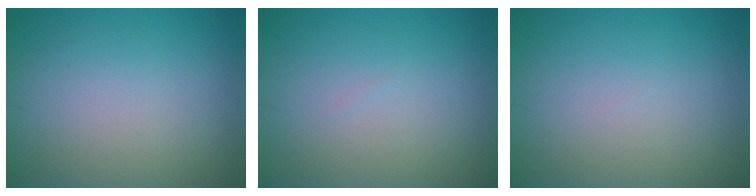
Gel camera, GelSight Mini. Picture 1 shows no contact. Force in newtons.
{"total": 0.0}
{"total": 0.0}